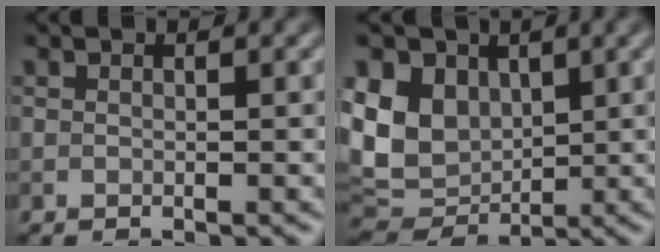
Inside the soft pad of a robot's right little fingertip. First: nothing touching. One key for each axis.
{"total": 9.5, "fx": 2.3, "fy": 7.1, "fz": 5.8, "tx": -0.131, "ty": 0.003, "tz": 0.043}